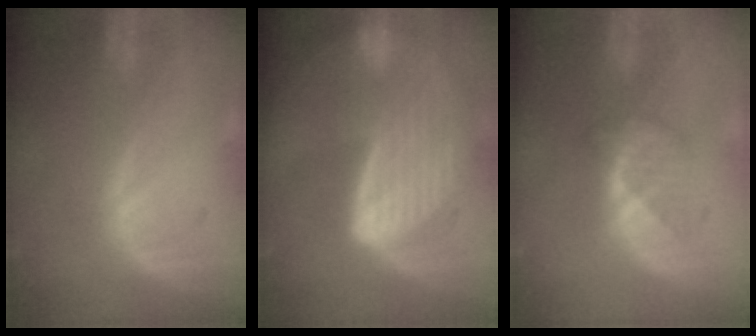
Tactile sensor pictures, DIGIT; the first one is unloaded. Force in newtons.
{"total": 8.2, "press": 7.5, "slide": 3.4}
{"total": 3.2, "press": 3.0, "slide": 1.0}